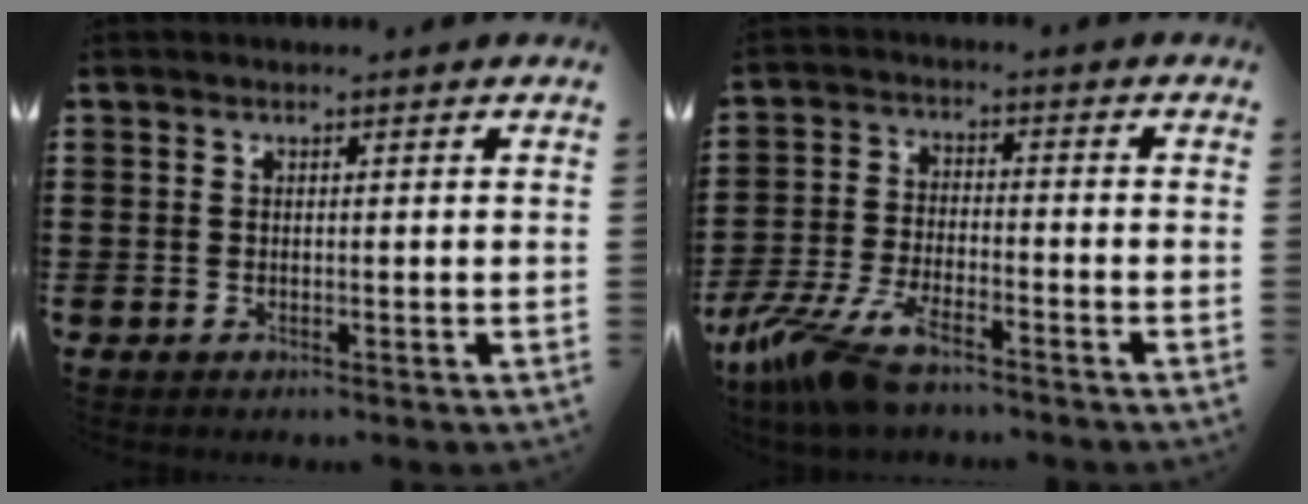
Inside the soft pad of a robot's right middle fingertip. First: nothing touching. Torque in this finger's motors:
{"motor_torque": [1.91, -0.23, 0.45, 0.21]}